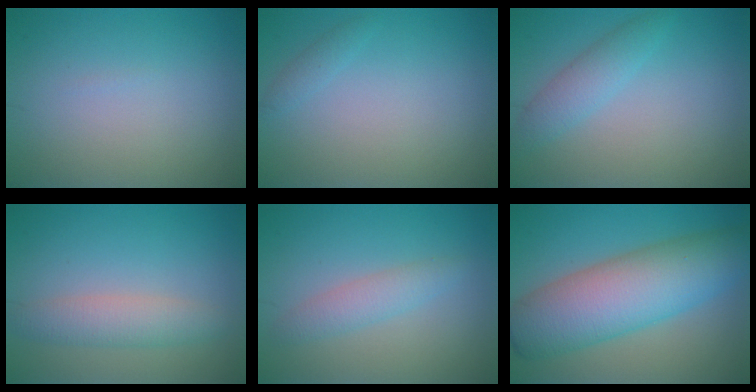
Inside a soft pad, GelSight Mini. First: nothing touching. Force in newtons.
{"total": 0.8, "press": 0.8, "slide": 0.0}
{"total": 2.5, "press": 2.5, "slide": 0.2}
{"total": 3.0, "press": 3.0, "slide": 0.0}
{"total": 2.1, "press": 2.1, "slide": 0.1}
{"total": 9.8, "press": 9.8, "slide": 0.2}